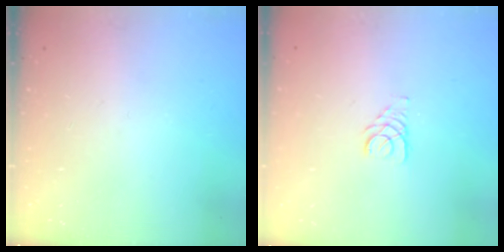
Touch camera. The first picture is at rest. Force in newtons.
{"total": 2.7, "press": 2.7, "slide": 0.2}